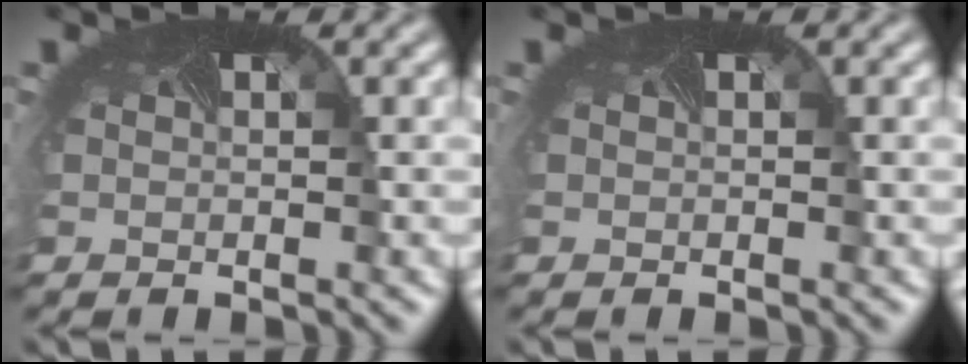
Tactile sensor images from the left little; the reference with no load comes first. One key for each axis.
{"total": 0.0}